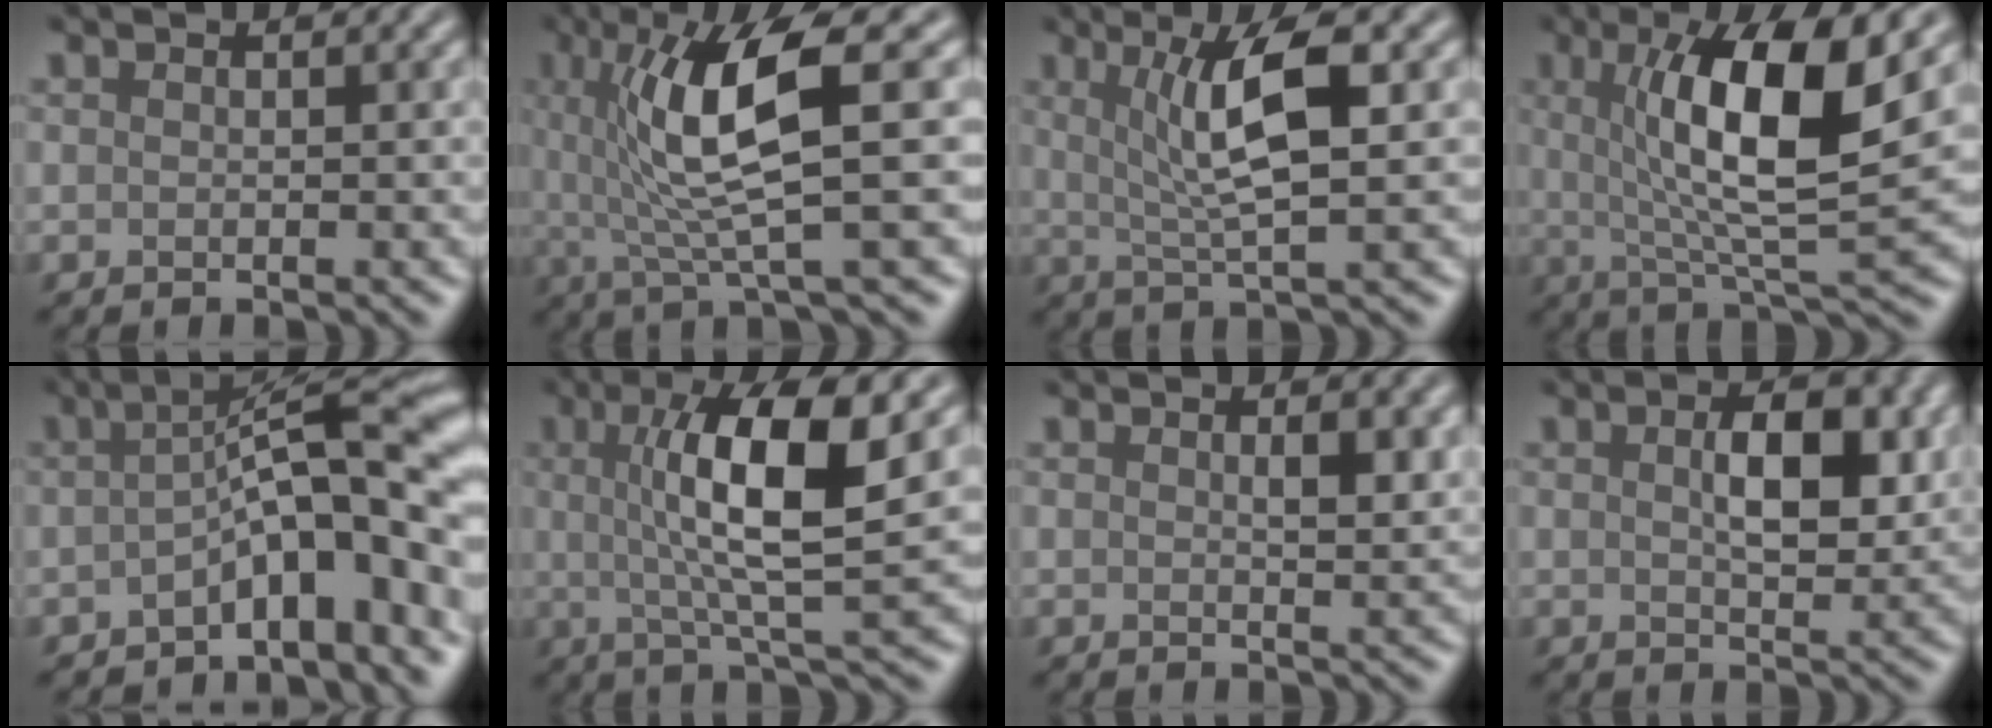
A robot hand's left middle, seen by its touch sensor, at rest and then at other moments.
{"total": 8.3, "force": [1.6, 1.7, 7.9], "torque": [-0.136, -0.001, 0.028]}
{"total": 6.0, "force": [1.4, 1.3, 5.7], "torque": [-0.103, 0.004, 0.030]}
{"total": 10.1, "force": [2.3, 2.4, 9.5], "torque": [-0.143, -0.007, 0.043]}
{"total": 9.4, "force": [-2.6, 2.5, 8.7], "torque": [-0.109, 0.020, -0.054]}
{"total": 8.9, "force": [1.7, 2.1, 8.5], "torque": [-0.130, 0.002, 0.028]}
{"total": 1.8, "force": [0.7, 0.5, 1.5], "torque": [-0.021, -0.003, 0.012]}
{"total": 4.6, "force": [1.0, 2.2, 3.9], "torque": [-0.069, 0.000, 0.017]}